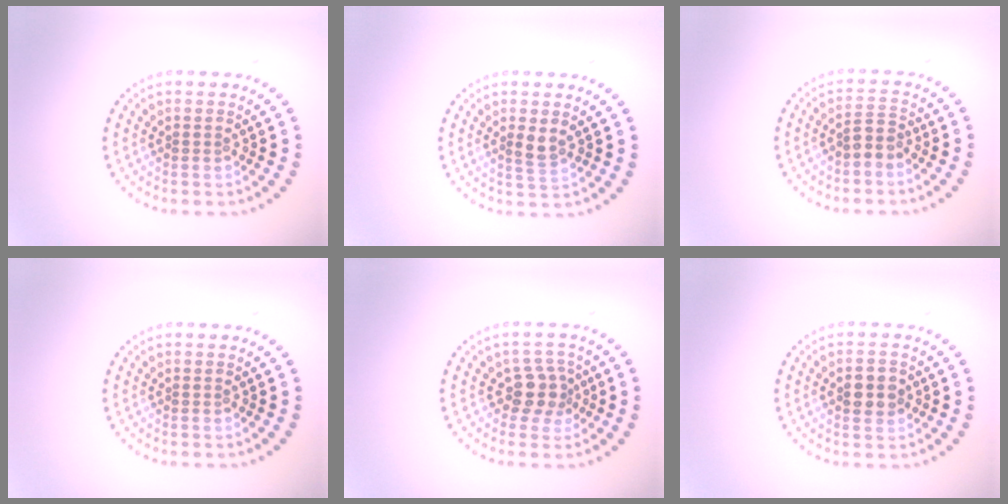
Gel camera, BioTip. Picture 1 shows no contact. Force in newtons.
{"total": 1.5, "press": 1.4, "slide": 0.5}
{"total": 1.7, "press": 1.6, "slide": 0.8}
{"total": 0.0}
{"total": 2.7, "press": 2.2, "slide": 1.6}
{"total": 2.7, "press": 2.7, "slide": 0.0}